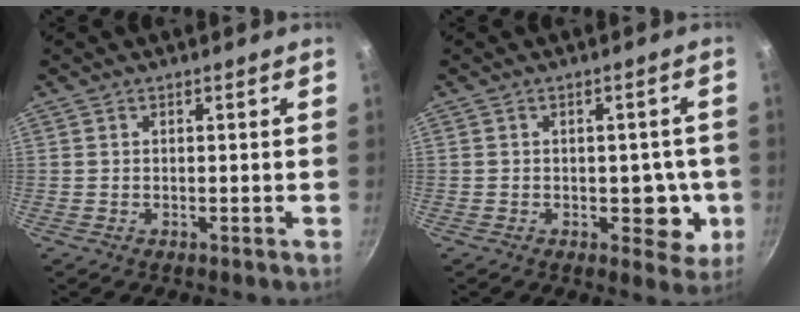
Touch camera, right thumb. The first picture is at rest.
{"total": 7.0, "force": [-1.4, 4.5, 5.2], "torque": [-0.020, 0.003, -0.015]}